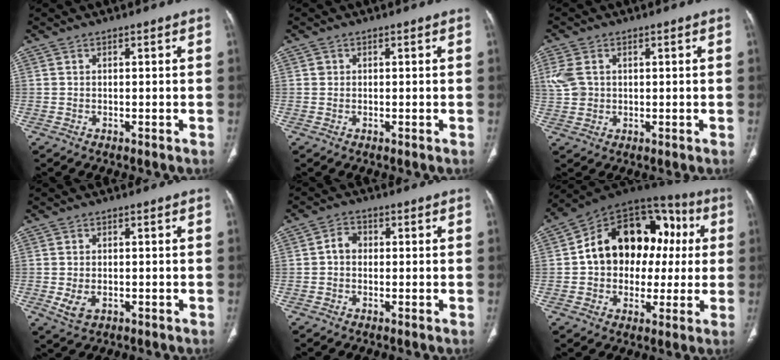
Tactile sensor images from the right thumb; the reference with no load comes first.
{"total": 0.6, "force": [0.2, 0.6, 0.1], "torque": [0.002, 0.003, 0.004]}
{"total": 5.2, "force": [1.3, 3.9, 3.2], "torque": [-0.076, 0.003, 0.033]}
{"total": 3.8, "force": [-0.9, 2.5, 2.8], "torque": [-0.057, 0.000, -0.007]}
{"total": 3.0, "force": [-0.1, 2.5, 1.7], "torque": [-0.021, 0.015, -0.009]}
{"total": 21.9, "force": [2.3, 15.8, 15.0], "torque": [-0.186, 0.046, 0.034]}